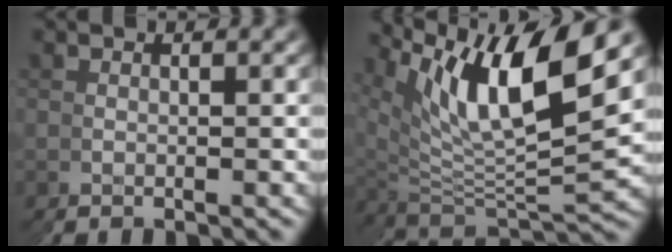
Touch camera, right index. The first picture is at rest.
{"total": 11.4, "force": [4.5, 6.2, 8.5], "torque": [-0.167, -0.002, 0.077]}